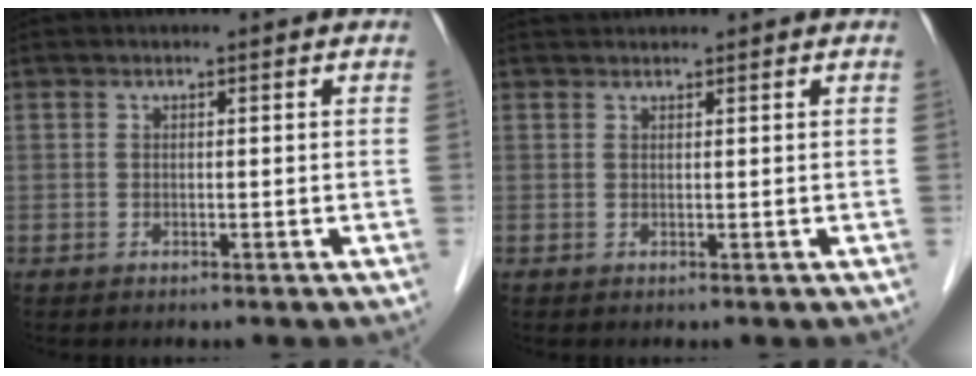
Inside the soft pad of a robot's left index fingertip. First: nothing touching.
{"total": 2.2, "force": [2.2, 0.1, 0.4], "torque": [-0.005, 0.028, 0.041]}